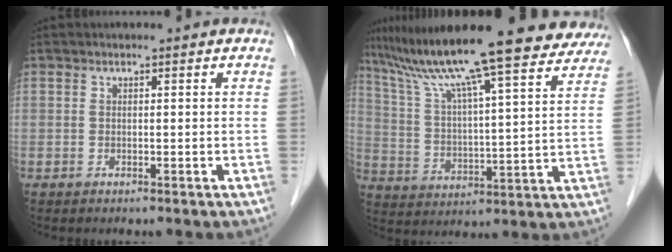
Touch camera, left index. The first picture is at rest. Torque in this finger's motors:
{"motor_torque": [0.11, -1.11, 0.39, 0.21]}